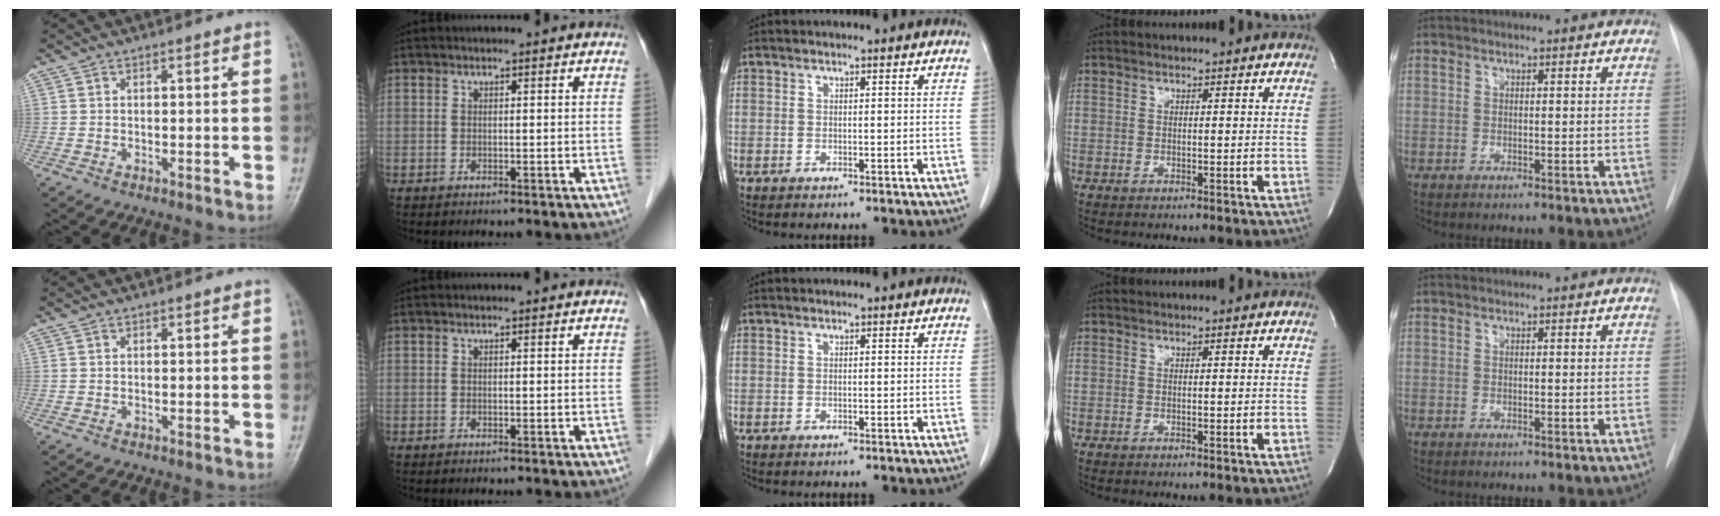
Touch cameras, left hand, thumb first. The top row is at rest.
{}